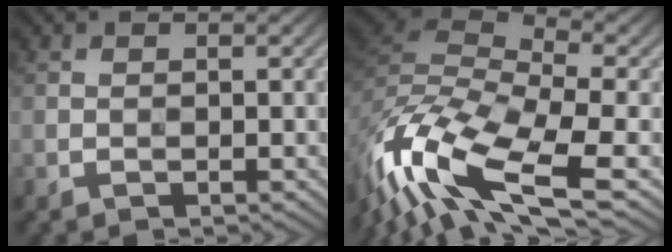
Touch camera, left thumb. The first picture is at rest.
{"total": 16.2, "force": [-8.4, 5.8, 12.6], "torque": [-0.317, -0.012, -0.157]}